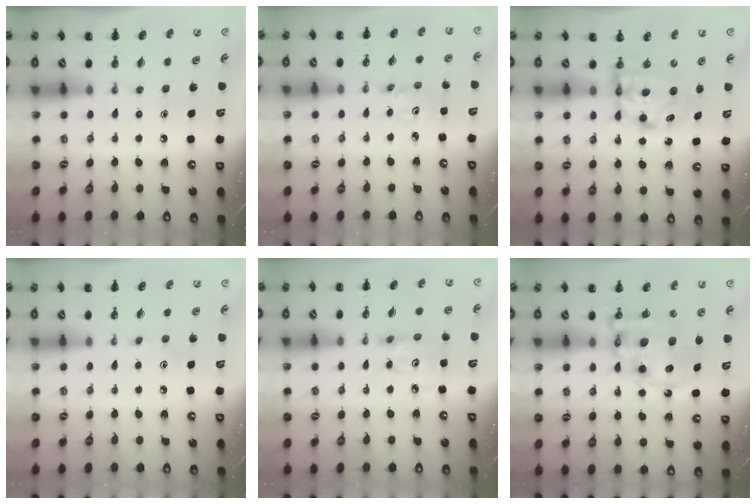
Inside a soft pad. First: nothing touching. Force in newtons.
{"total": 1.9, "press": 1.9, "slide": 0.4}
{"total": 6.0, "press": 6.0, "slide": 0.4}
{"total": 3.1, "press": 2.9, "slide": 1.0}
{"total": 3.6, "press": 3.6, "slide": 0.5}
{"total": 13.5, "press": 13.1, "slide": 3.2}